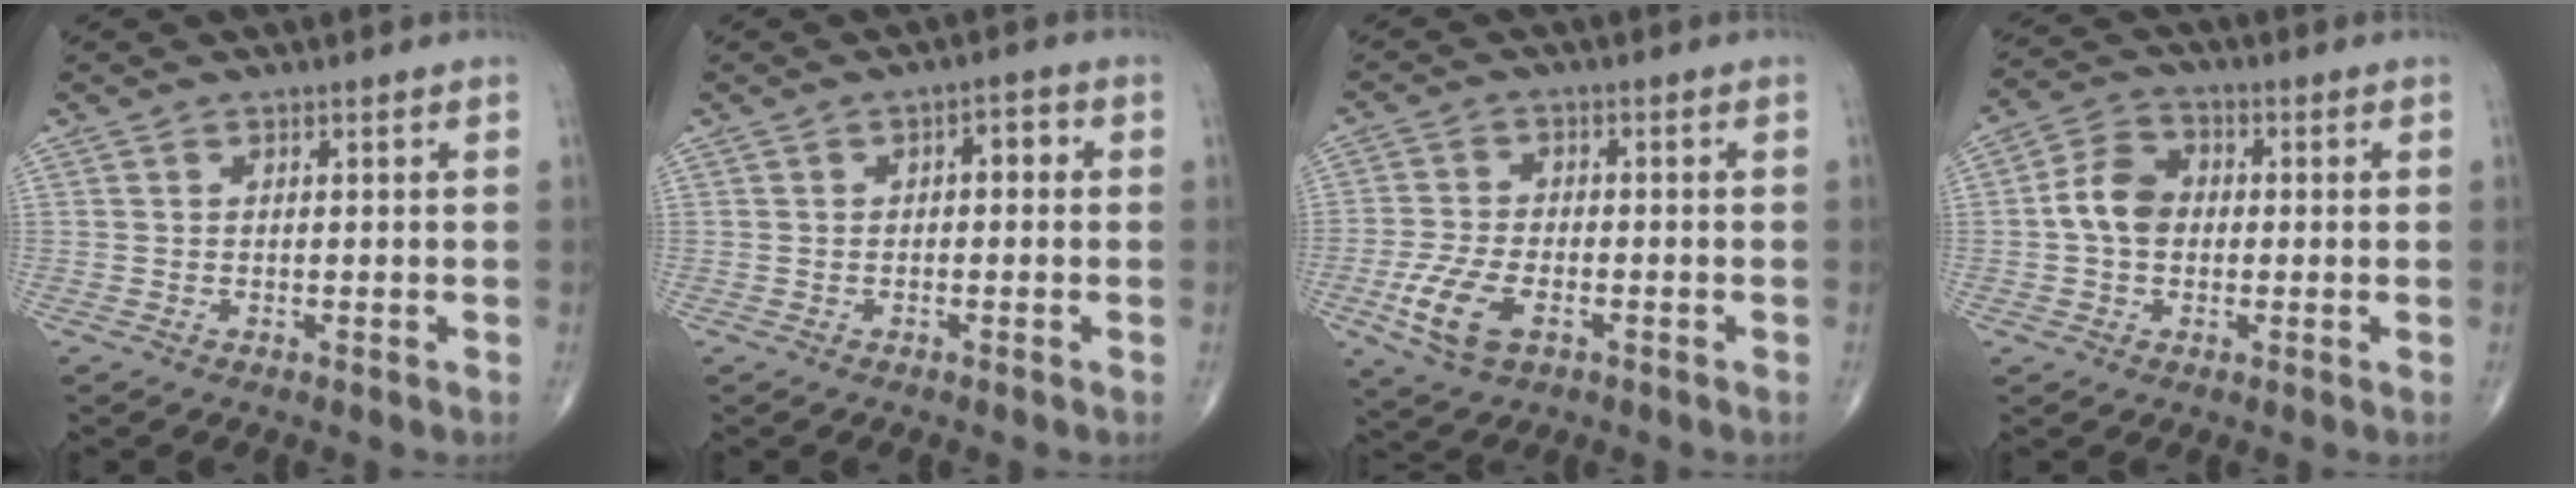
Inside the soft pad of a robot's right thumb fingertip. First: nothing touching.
{"total": 2.7, "force": [0.2, 1.5, 2.3], "torque": [-0.020, 0.012, -0.006]}
{"total": 8.7, "force": [-3.3, 4.6, 6.6], "torque": [-0.143, 0.006, -0.058]}
{"total": 7.4, "force": [-0.2, 5.6, 4.9], "torque": [-0.081, 0.021, -0.014]}